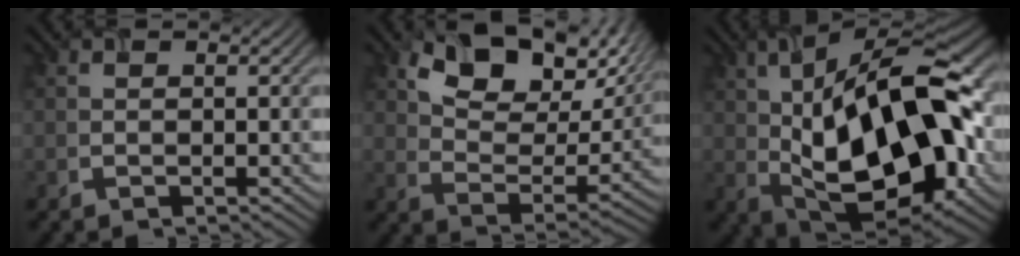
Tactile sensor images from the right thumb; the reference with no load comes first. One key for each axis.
{"total": 13.1, "fx": 8.0, "fy": 6.5, "fz": 7.9, "tx": -0.136, "ty": -0.008, "tz": 0.140}
{"total": 18.7, "fx": 0.5, "fy": 9.6, "fz": 16.0, "tx": -0.264, "ty": 0.007, "tz": 0.001}